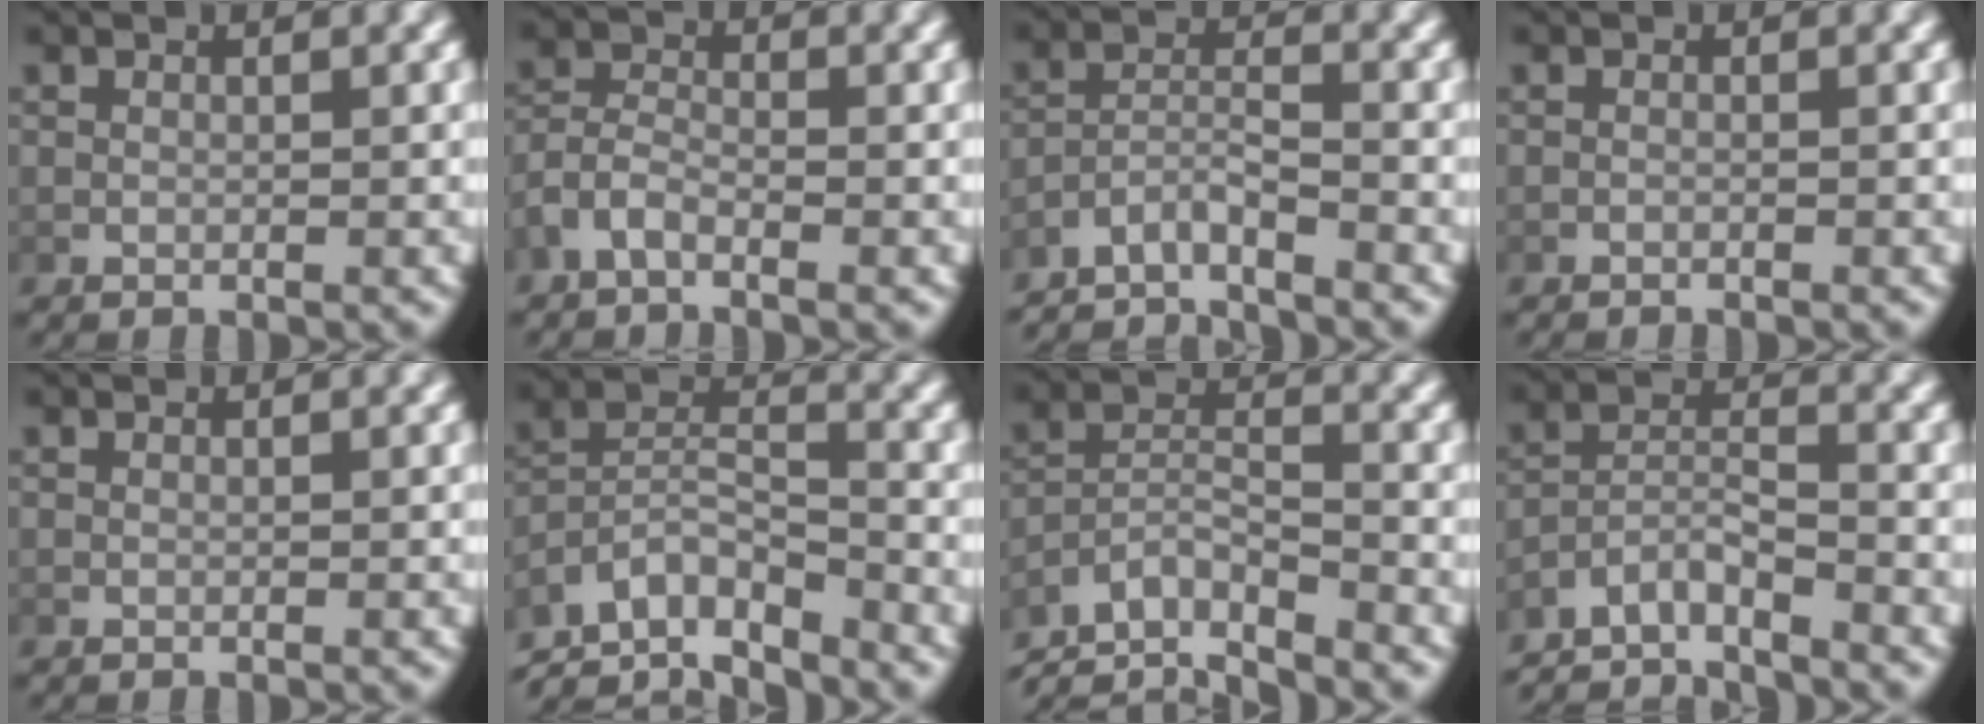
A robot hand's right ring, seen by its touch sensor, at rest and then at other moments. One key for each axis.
{"total": 3.2, "fx": -1.7, "fy": 2.1, "fz": 1.7, "tx": -0.048, "ty": -0.015, "tz": -0.028}
{"total": 7.5, "fx": -6.7, "fy": 2.8, "fz": 1.8, "tx": -0.031, "ty": -0.023, "tz": -0.110}
{"total": 0.7, "fx": -0.7, "fy": 0.0, "fz": 0.0, "tx": -0.003, "ty": 0.000, "tz": -0.013}
{"total": 0.0}
{"total": 10.1, "fx": -6.2, "fy": 6.3, "fz": 5.0, "tx": -0.106, "ty": -0.047, "tz": -0.094}
{"total": 8.8, "fx": -6.1, "fy": 5.0, "fz": 3.9, "tx": -0.080, "ty": -0.036, "tz": -0.099}
{"total": 8.5, "fx": -7.2, "fy": 3.6, "fz": 2.6, "tx": -0.048, "ty": -0.030, "tz": -0.116}